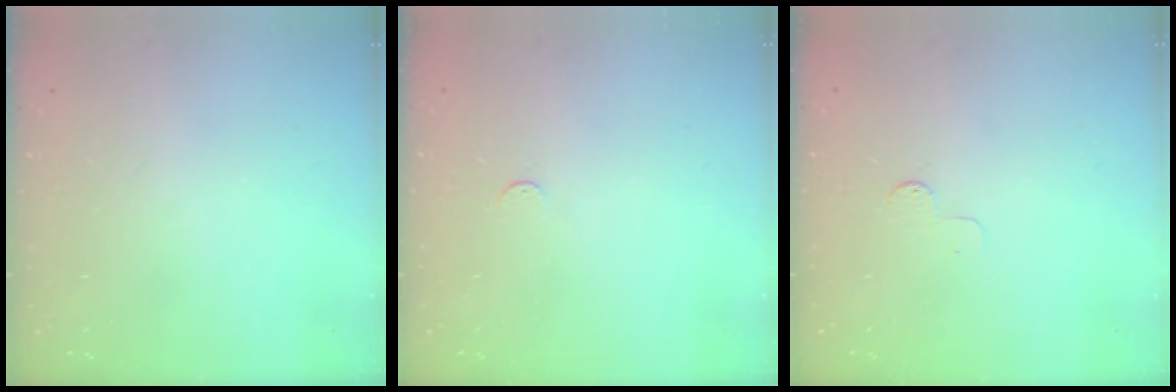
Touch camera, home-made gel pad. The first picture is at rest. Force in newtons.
{"total": 2.7, "press": 2.7, "slide": 0.4}
{"total": 2.6, "press": 2.6, "slide": 0.3}